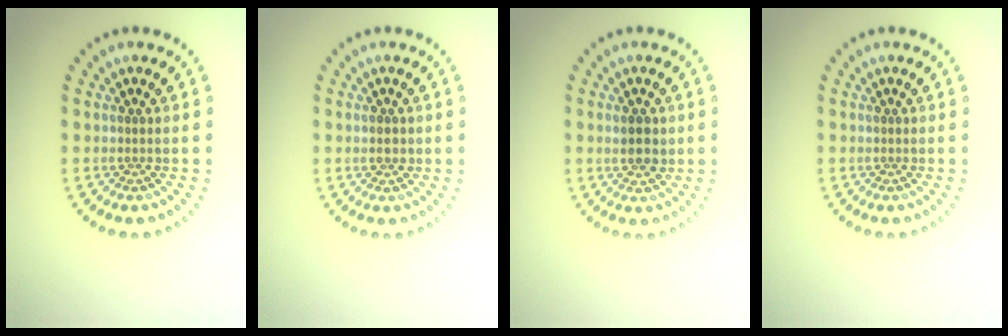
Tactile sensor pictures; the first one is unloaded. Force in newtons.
{"total": 1.1, "press": 1.1, "slide": 0.1}
{"total": 2.2, "press": 2.2, "slide": 0.4}
{"total": 0.0}